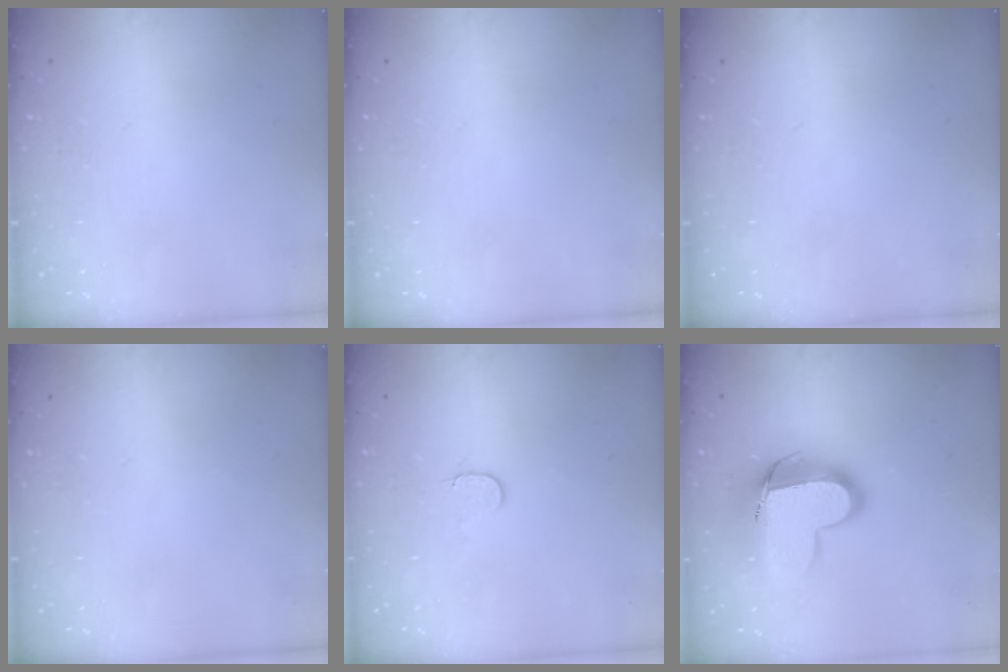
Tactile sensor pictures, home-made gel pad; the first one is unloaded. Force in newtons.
{"total": 0.0}
{"total": 0.0}
{"total": 0.0}
{"total": 4.4, "press": 4.4, "slide": 0.3}
{"total": 14.3, "press": 14.3, "slide": 1.2}